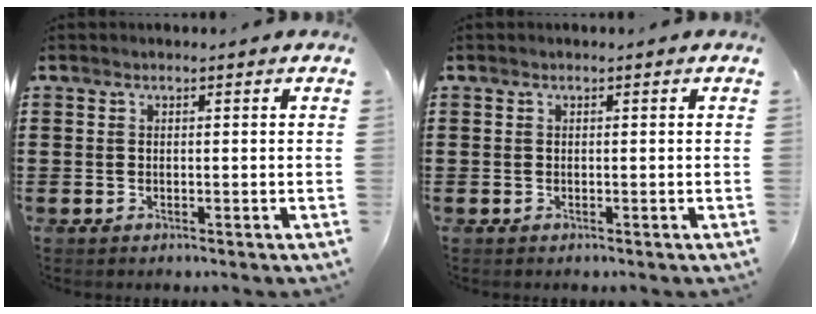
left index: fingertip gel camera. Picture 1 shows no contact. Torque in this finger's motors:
{"motor_torque": [0.00, 0.00, 0.00, 0.00]}